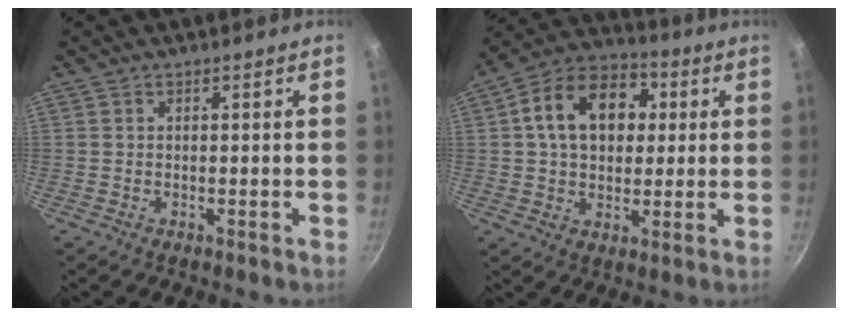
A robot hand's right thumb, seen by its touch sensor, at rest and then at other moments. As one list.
[{"total": 15.5, "force": [3.1, 11.2, 10.3], "torque": [-0.137, 0.023, 0.035]}]